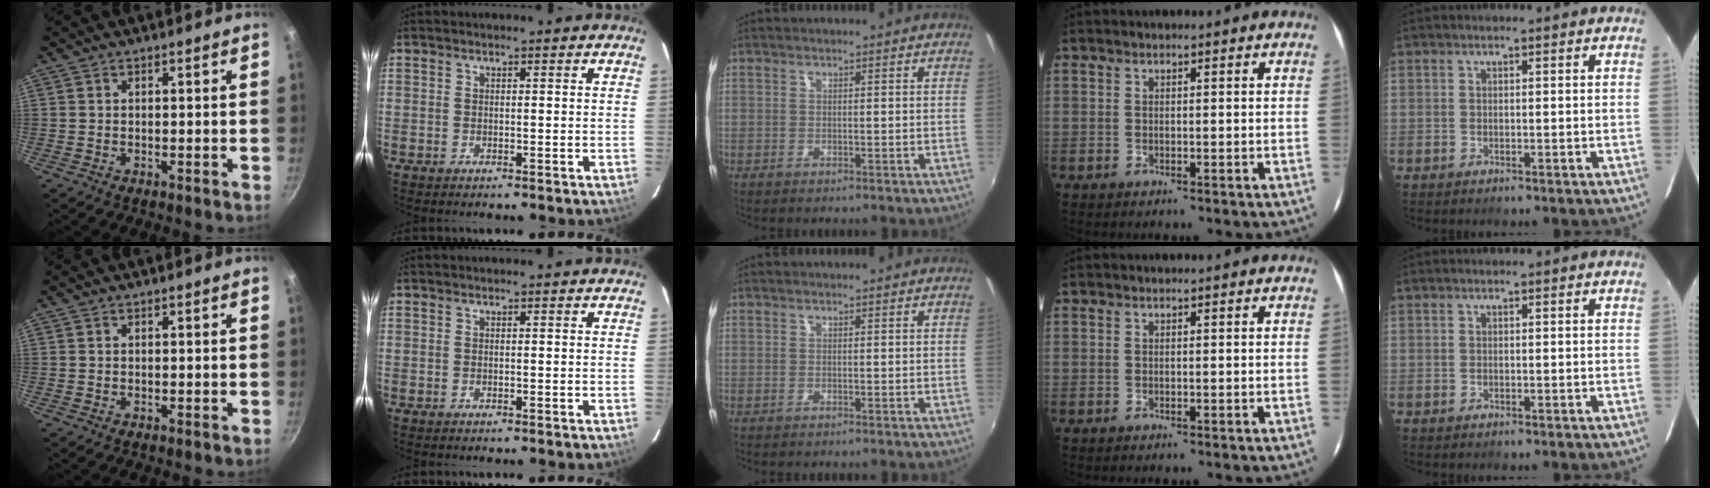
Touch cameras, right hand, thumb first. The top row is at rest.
{}